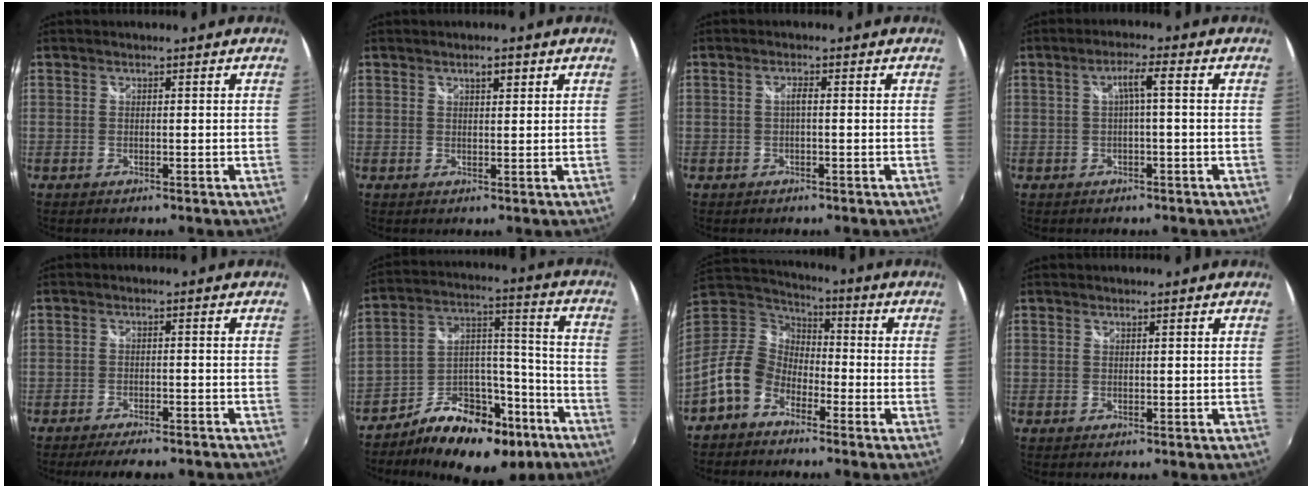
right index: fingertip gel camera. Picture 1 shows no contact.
{"total": 2.1, "force": [1.2, 0.9, 1.5], "torque": [-0.021, 0.005, 0.018]}
{"total": 1.2, "force": [-0.2, 0.2, 1.1], "torque": [-0.020, 0.004, -0.006]}
{"total": 3.2, "force": [0.0, 0.0, 3.2], "torque": [-0.060, 0.007, 0.002]}
{"total": 10.0, "force": [-8.6, 2.3, 4.7], "torque": [-0.101, -0.017, -0.122]}
{"total": 18.6, "force": [-11.5, 10.0, 10.6], "torque": [-0.187, 0.039, -0.176]}
{"total": 11.6, "force": [-6.5, 8.1, 5.2], "torque": [-0.118, 0.023, -0.134]}
{"total": 0.0}